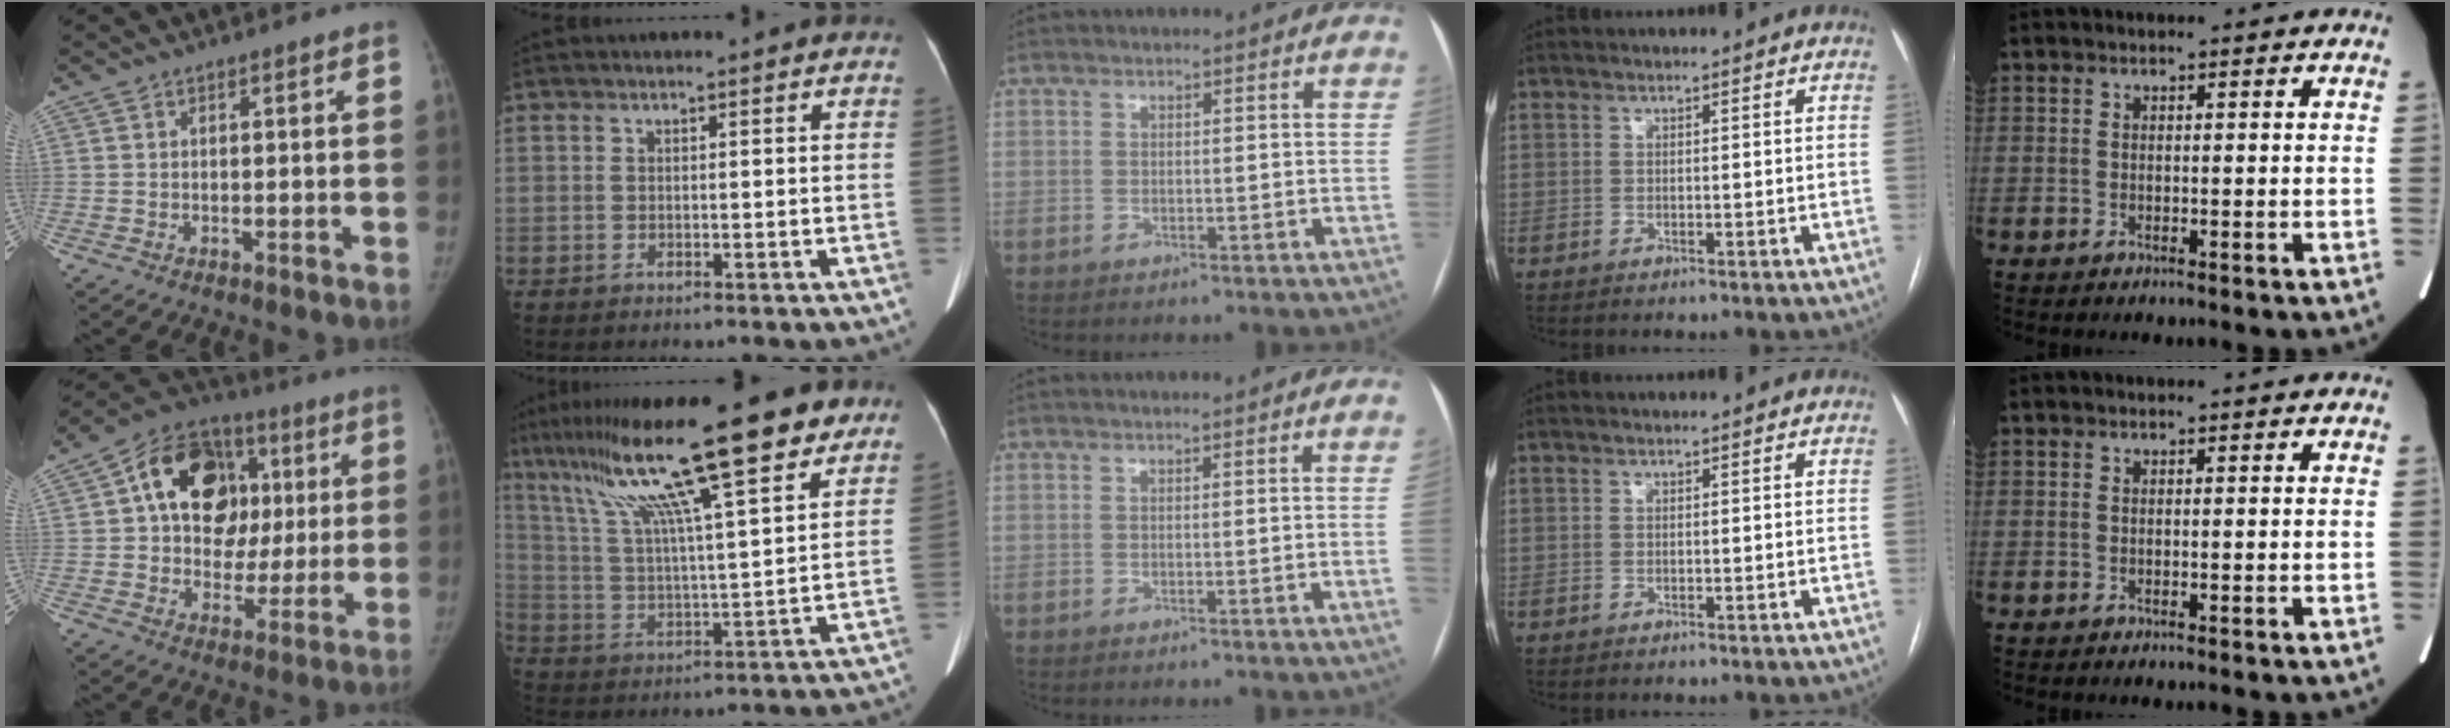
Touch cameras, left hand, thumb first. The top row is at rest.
{"thumb": {"total": 19.8, "force": [4.3, 14.9, 12.4], "torque": [-0.144, 0.020, 0.066]}, "index": {"total": 22.9, "force": [15.4, 2.0, 16.8], "torque": [-0.299, 0.035, 0.258]}, "middle": {"total": 1.5, "force": [-0.2, -0.6, 1.3], "torque": [-0.014, 0.000, -0.003]}}